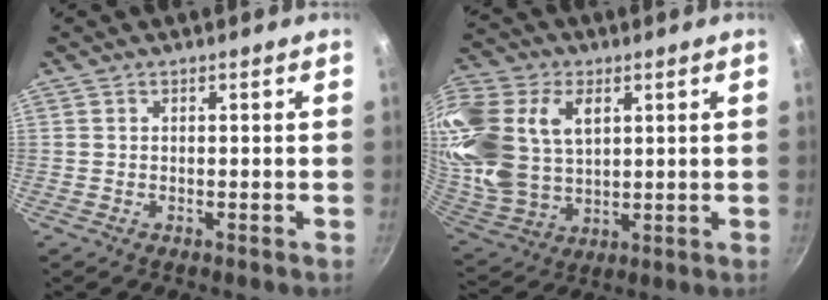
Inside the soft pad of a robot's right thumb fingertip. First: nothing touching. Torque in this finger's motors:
{"motor_torque": [1.34, 3.67, 0.48, -0.12, 0.24]}